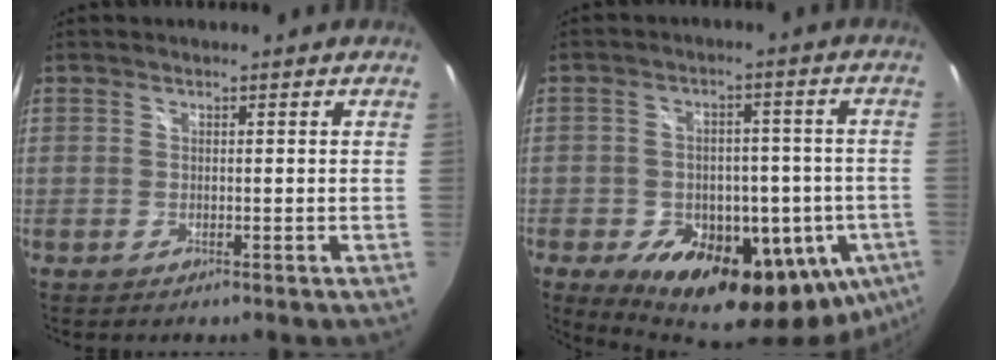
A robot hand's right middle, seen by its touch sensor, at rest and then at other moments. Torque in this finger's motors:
{"motor_torque": [0.43, -0.35, 0.60, 0.16]}